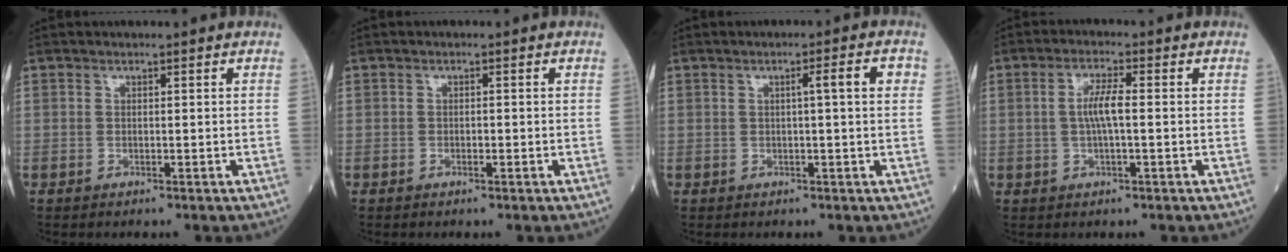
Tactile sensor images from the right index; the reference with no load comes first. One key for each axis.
{"total": 0.6, "fx": -0.3, "fy": 0.2, "fz": 0.5, "tx": -0.012, "ty": 0.001, "tz": -0.003}
{"total": 3.5, "fx": 0.7, "fy": -0.1, "fz": 3.4, "tx": -0.050, "ty": 0.011, "tz": 0.010}
{"total": 4.1, "fx": 0.0, "fy": 0.5, "fz": 4.1, "tx": -0.083, "ty": 0.005, "tz": 0.001}